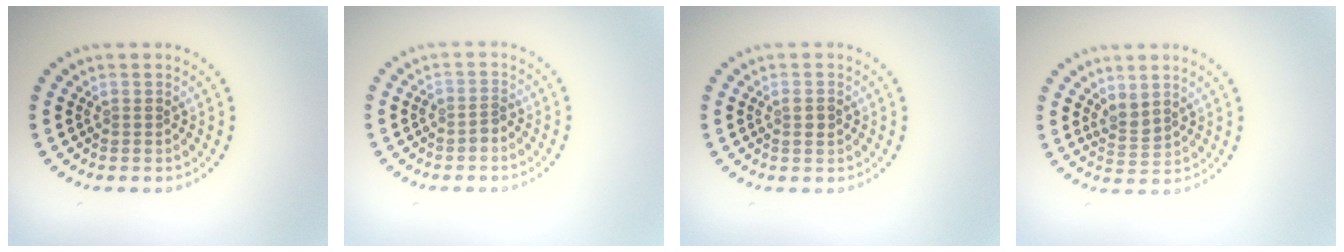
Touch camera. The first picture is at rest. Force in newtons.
{"total": 1.0, "press": 0.8, "slide": 0.6}
{"total": 1.2, "press": 1.1, "slide": 0.4}
{"total": 1.6, "press": 1.4, "slide": 0.9}